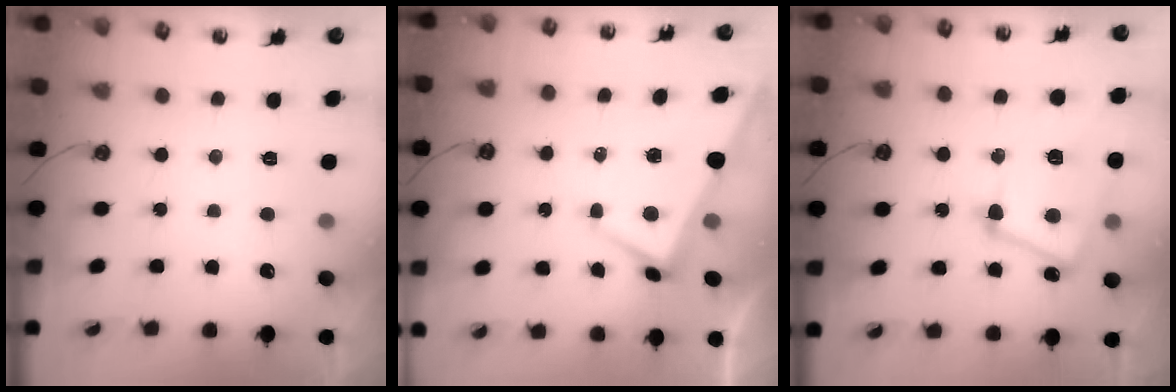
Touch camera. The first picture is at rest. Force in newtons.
{"total": 1.0, "press": 0.4, "slide": 1.0}
{"total": 8.3, "press": 8.1, "slide": 1.4}